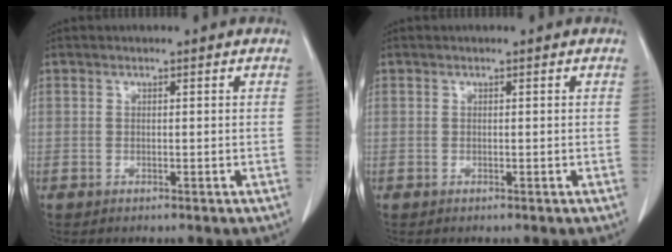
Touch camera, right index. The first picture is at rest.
{"total": 0.0}